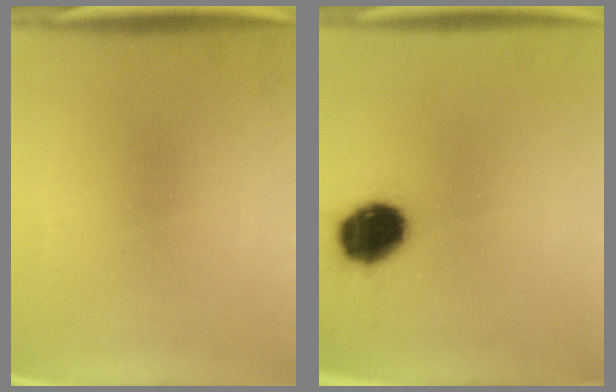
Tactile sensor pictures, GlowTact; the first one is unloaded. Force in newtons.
{"total": 12.4}